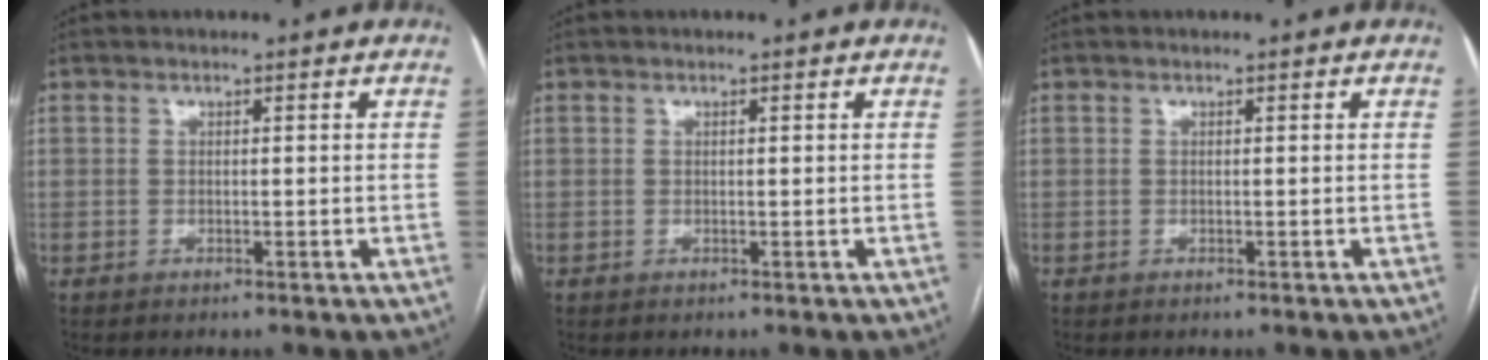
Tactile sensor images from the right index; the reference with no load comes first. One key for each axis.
{"total": 0.0}
{"total": 0.0}